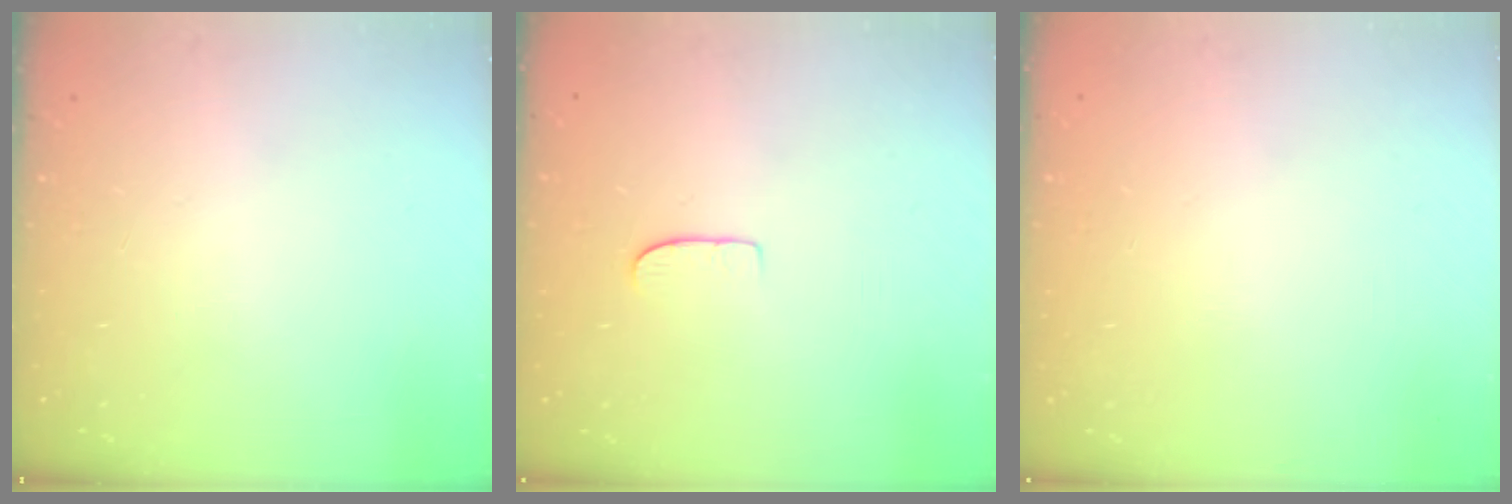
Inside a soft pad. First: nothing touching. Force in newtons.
{"total": 6.1, "press": 6.1, "slide": 0.5}
{"total": 0.0}